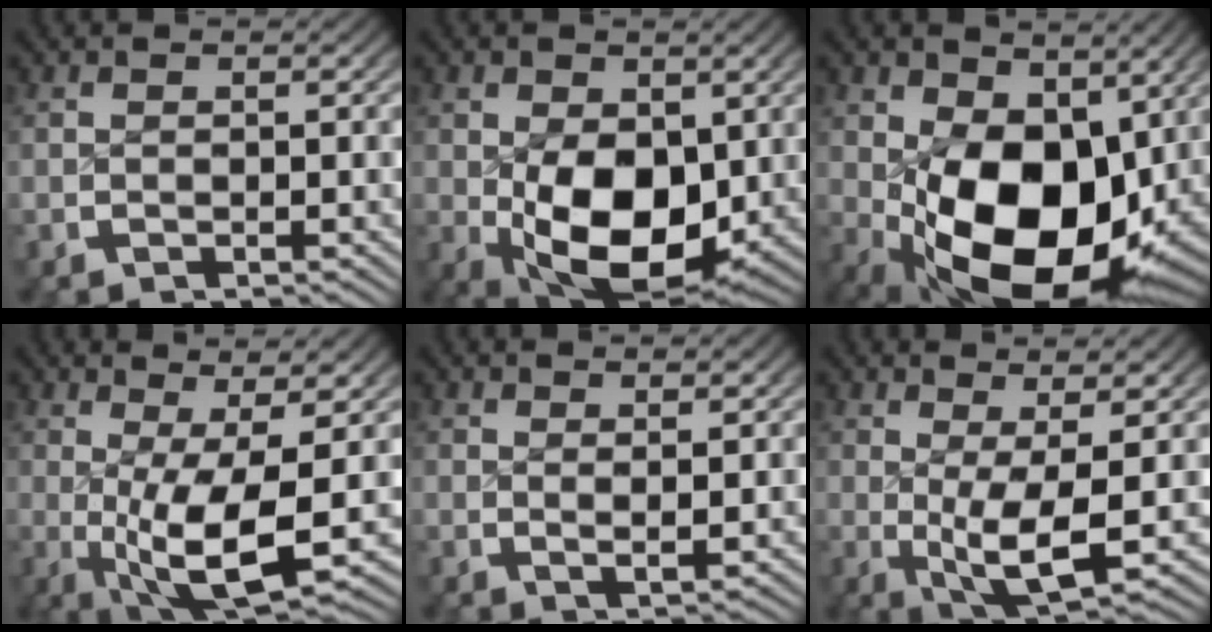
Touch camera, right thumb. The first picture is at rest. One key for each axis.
{"total": 11.7, "fx": -1.7, "fy": 7.6, "fz": 8.8, "tx": -0.170, "ty": -0.070, "tz": 0.008}
{"total": 16.2, "fx": -2.0, "fy": 10.2, "fz": 12.4, "tx": -0.232, "ty": -0.082, "tz": 0.009}
{"total": 9.6, "fx": -0.8, "fy": 4.3, "fz": 8.6, "tx": -0.166, "ty": -0.044, "tz": 0.012}
{"total": 1.4, "fx": 0.9, "fy": 0.2, "fz": 1.1, "tx": -0.017, "ty": -0.005, "tz": 0.021}
{"total": 7.2, "fx": -0.4, "fy": 3.5, "fz": 6.3, "tx": -0.121, "ty": -0.033, "tz": 0.010}